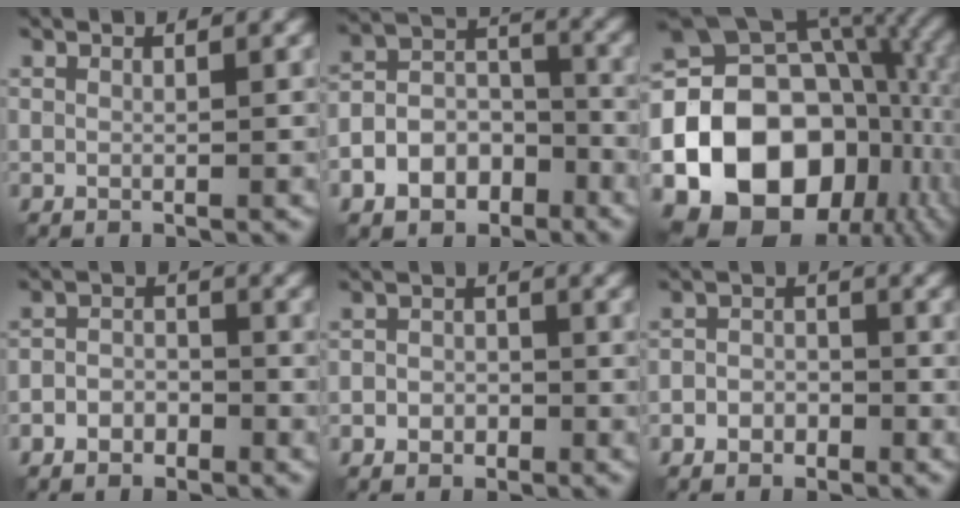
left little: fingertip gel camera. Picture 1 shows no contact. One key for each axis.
{"total": 7.1, "fx": -4.2, "fy": 4.7, "fz": 3.2, "tx": -0.038, "ty": 0.013, "tz": -0.080}
{"total": 20.8, "fx": -5.2, "fy": 16.2, "fz": 12.0, "tx": -0.221, "ty": -0.032, "tz": -0.081}
{"total": 2.7, "fx": -1.8, "fy": 1.8, "fz": 1.1, "tx": -0.002, "ty": 0.007, "tz": -0.046}
{"total": 2.5, "fx": -1.3, "fy": 2.0, "fz": 0.8, "tx": 0.010, "ty": 0.008, "tz": -0.032}
{"total": 2.9, "fx": -1.8, "fy": 2.1, "fz": 0.9, "tx": 0.012, "ty": 0.005, "tz": -0.041}